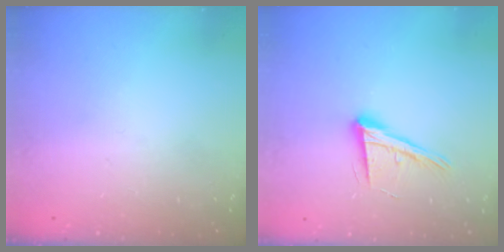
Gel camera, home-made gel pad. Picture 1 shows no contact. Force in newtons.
{"total": 14.6, "press": 14.0, "slide": 3.9}